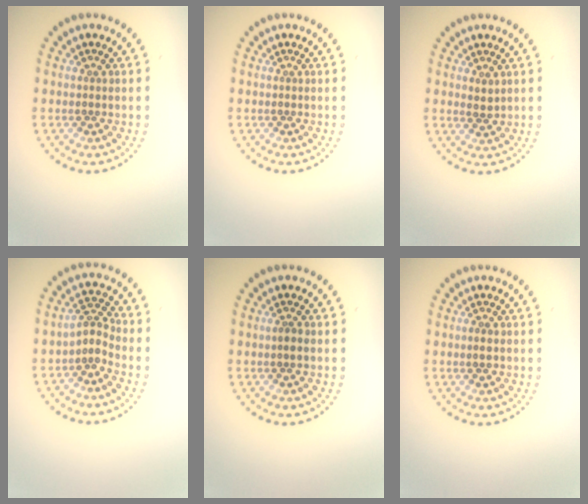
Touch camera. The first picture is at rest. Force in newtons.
{"total": 0.0}
{"total": 1.0, "press": 0.9, "slide": 0.5}
{"total": 2.0, "press": 1.5, "slide": 1.4}
{"total": 0.8, "press": 0.7, "slide": 0.4}
{"total": 1.0, "press": 0.9, "slide": 0.2}